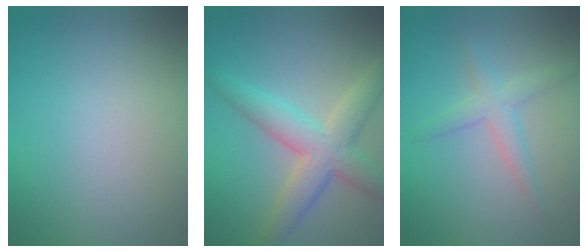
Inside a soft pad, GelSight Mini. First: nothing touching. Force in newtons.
{"total": 5.9, "press": 5.9, "slide": 0.2}
{"total": 2.5, "press": 2.5, "slide": 0.0}